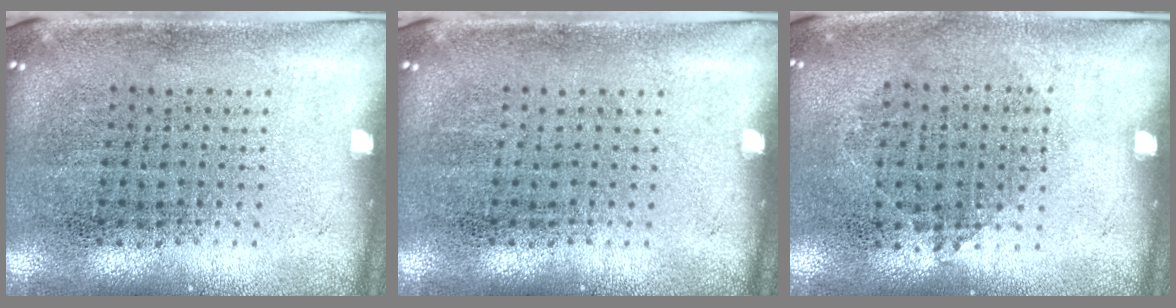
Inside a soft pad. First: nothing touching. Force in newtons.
{"total": 0.0}
{"total": 0.9, "press": 0.8, "slide": 0.5}